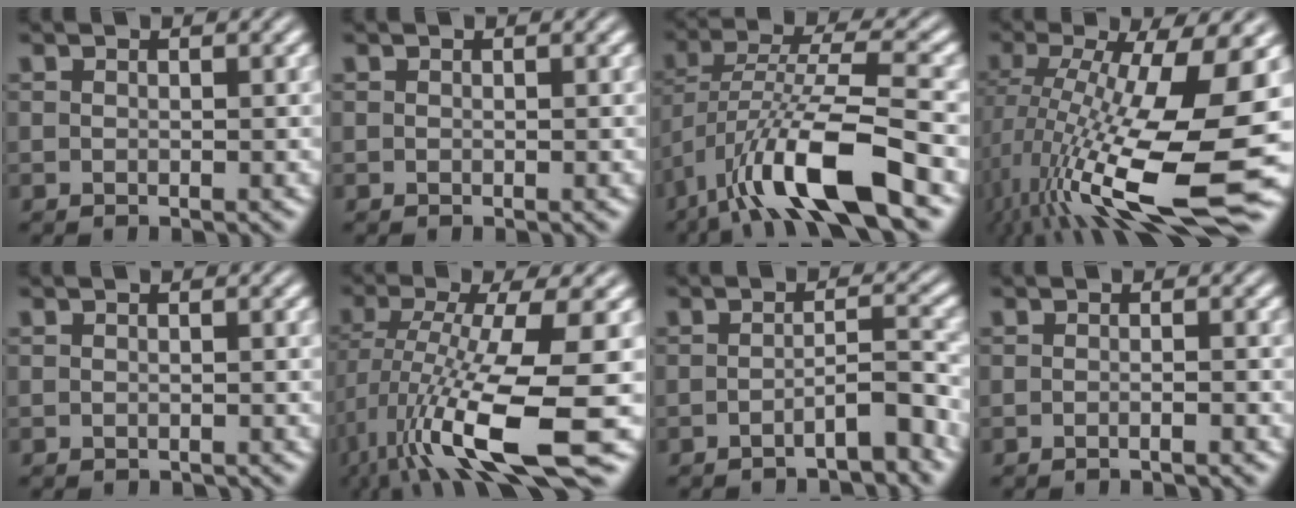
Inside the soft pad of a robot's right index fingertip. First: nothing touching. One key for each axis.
{"total": 0.0}
{"total": 7.2, "fx": -2.6, "fy": 2.3, "fz": 6.3, "tx": -0.132, "ty": -0.024, "tz": -0.030}
{"total": 13.3, "fx": -2.6, "fy": 4.1, "fz": 12.4, "tx": -0.196, "ty": -0.039, "tz": -0.009}
{"total": 0.6, "fx": -0.5, "fy": -0.2, "fz": 0.0, "tx": -0.004, "ty": -0.004, "tz": -0.006}
{"total": 9.6, "fx": -3.4, "fy": 2.2, "fz": 8.7, "tx": -0.165, "ty": -0.043, "tz": -0.025}
{"total": 3.0, "fx": -2.4, "fy": -0.3, "fz": 1.8, "tx": -0.009, "ty": 0.000, "tz": -0.041}
{"total": 1.0, "fx": -0.9, "fy": -0.3, "fz": 0.3, "tx": -0.005, "ty": 0.003, "tz": -0.017}